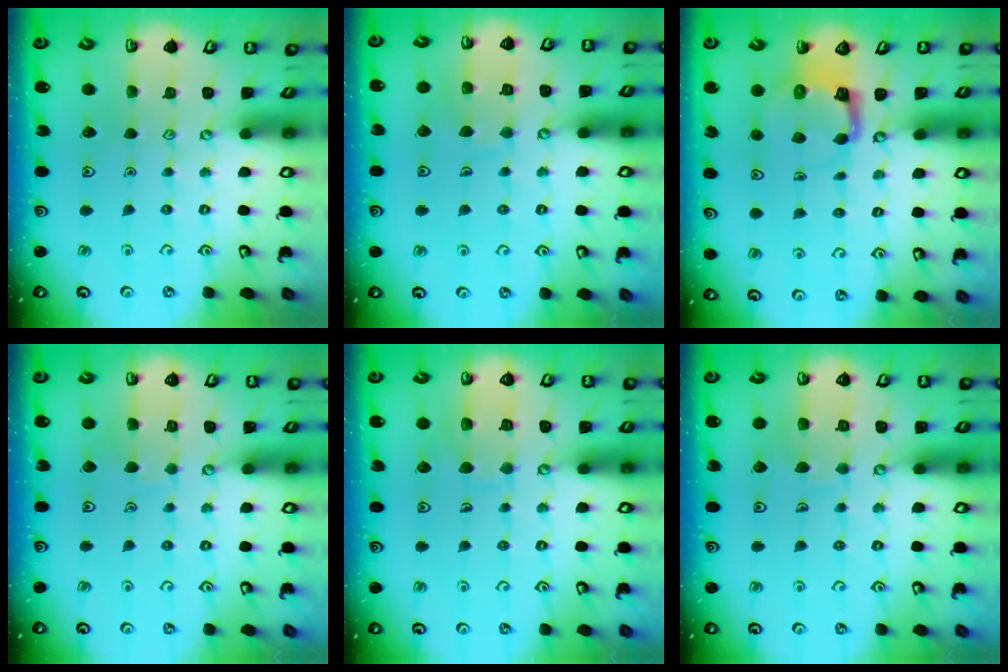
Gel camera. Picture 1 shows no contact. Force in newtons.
{"total": 8.0, "press": 8.0, "slide": 0.8}
{"total": 4.2, "press": 4.1, "slide": 0.4}
{"total": 5.2, "press": 5.1, "slide": 0.6}
{"total": 8.2, "press": 8.1, "slide": 0.8}
{"total": 7.3, "press": 7.3, "slide": 0.7}